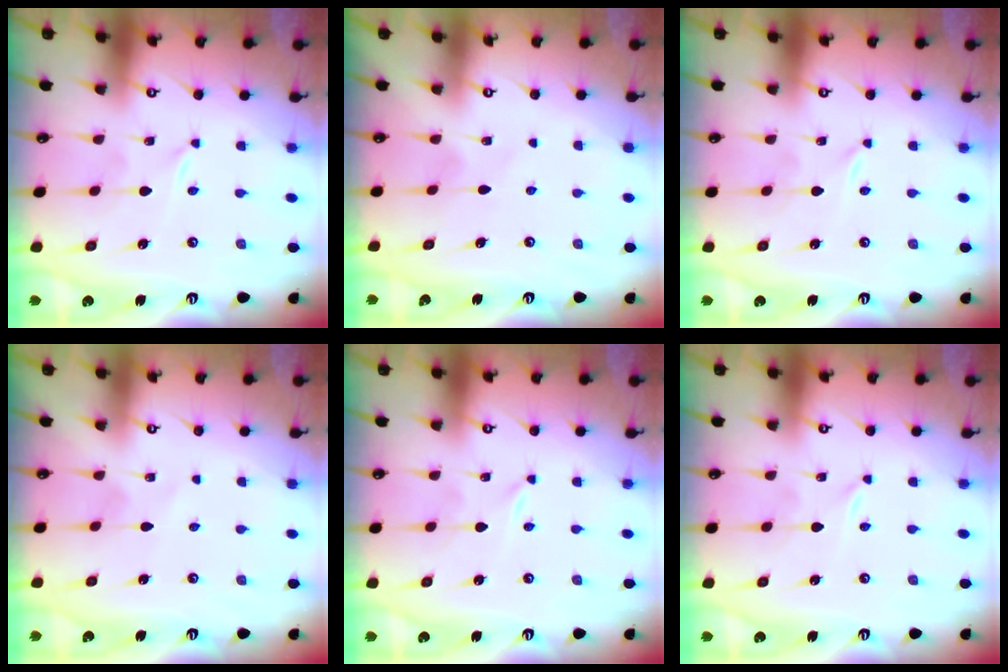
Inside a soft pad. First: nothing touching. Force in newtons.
{"total": 3.6, "press": 3.6, "slide": 0.4}
{"total": 0.0}
{"total": 2.5, "press": 2.5, "slide": 0.2}
{"total": 0.0}
{"total": 0.0}